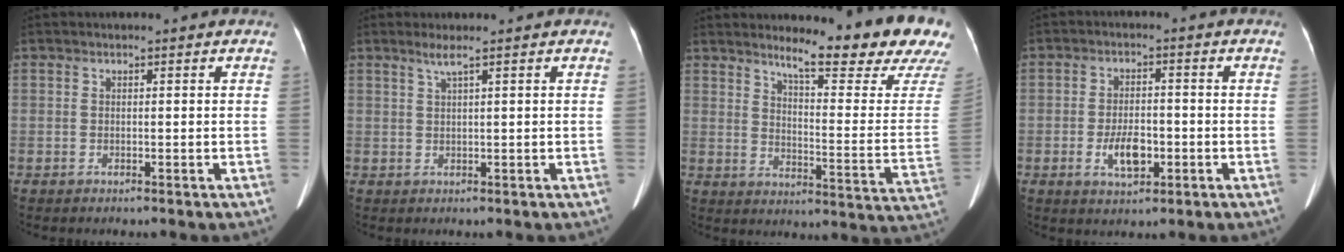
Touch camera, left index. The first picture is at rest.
{"total": 1.6, "force": [0.9, -0.4, 1.2], "torque": [-0.034, 0.004, 0.023]}
{"total": 18.4, "force": [16.0, 0.5, 9.1], "torque": [-0.127, -0.094, 0.195]}
{"total": 5.4, "force": [-1.8, 2.6, 4.4], "torque": [-0.087, 0.000, -0.025]}